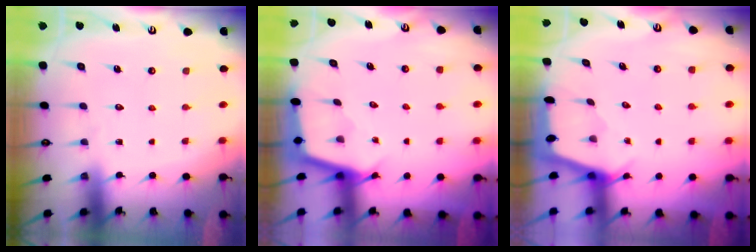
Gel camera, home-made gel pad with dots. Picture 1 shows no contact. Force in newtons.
{"total": 2.5, "press": 2.5, "slide": 0.2}
{"total": 2.2, "press": 2.2, "slide": 0.3}